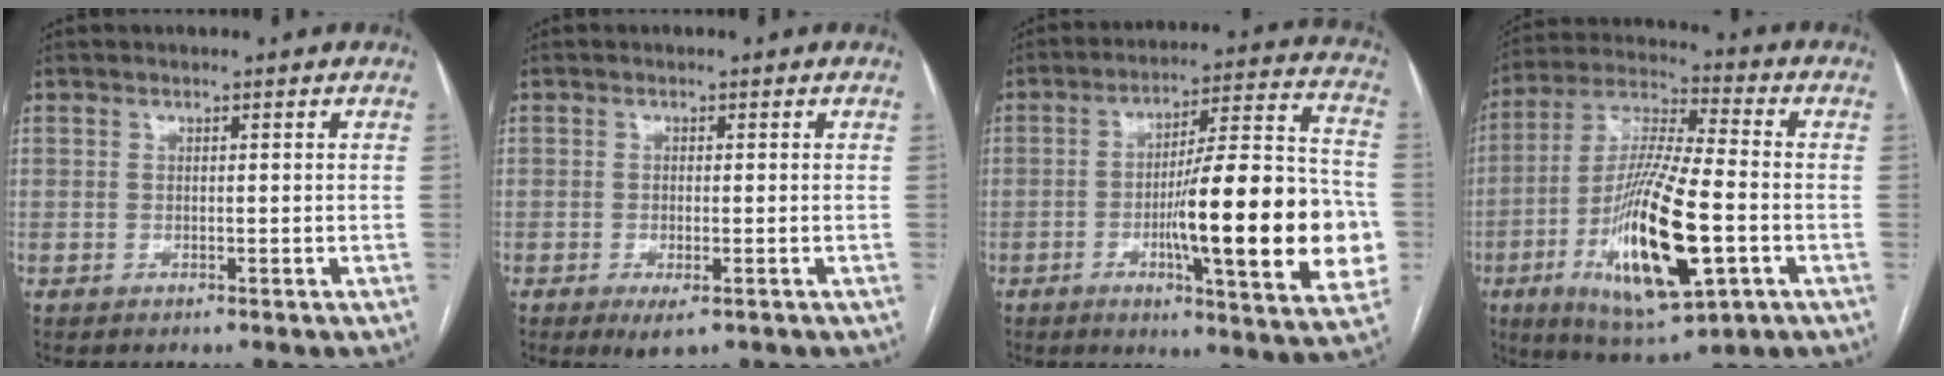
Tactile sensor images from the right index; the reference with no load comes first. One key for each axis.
{"total": 3.1, "fx": -1.6, "fy": 0.9, "fz": 2.5, "tx": -0.039, "ty": -0.004, "tz": -0.018}
{"total": 22.7, "fx": -4.4, "fy": 2.7, "fz": 22.1, "tx": -0.280, "ty": 0.008, "tz": -0.059}
{"total": 19.7, "fx": -5.6, "fy": 4.0, "fz": 18.5, "tx": -0.369, "ty": -0.019, "tz": -0.088}